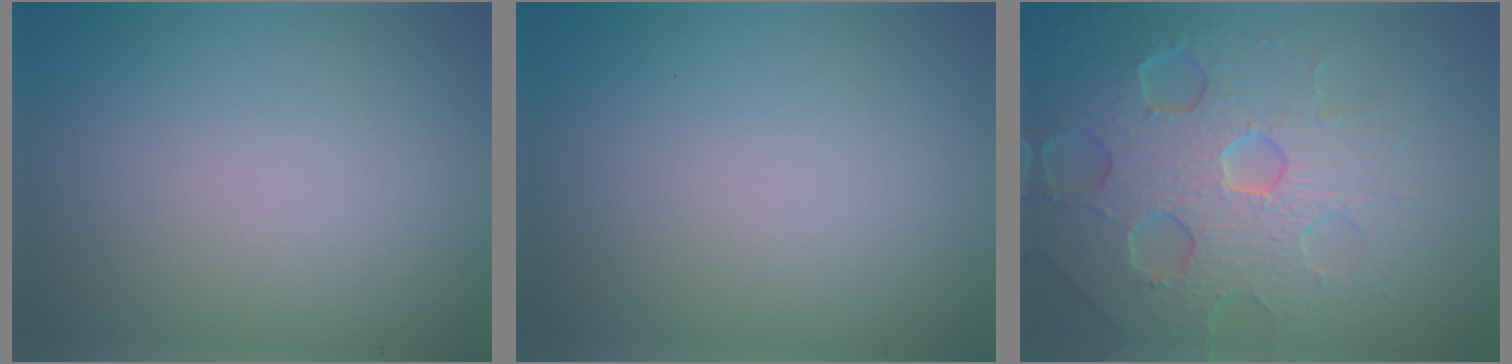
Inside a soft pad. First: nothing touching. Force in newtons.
{"total": 0.0}
{"total": 7.3, "press": 7.2, "slide": 1.6}